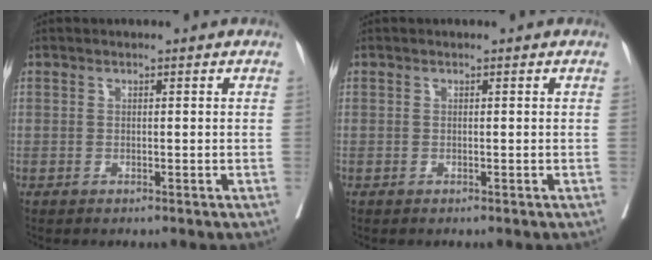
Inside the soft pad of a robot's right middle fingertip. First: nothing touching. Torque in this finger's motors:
{"motor_torque": [-0.14, 0.07, -0.02, 0.00]}